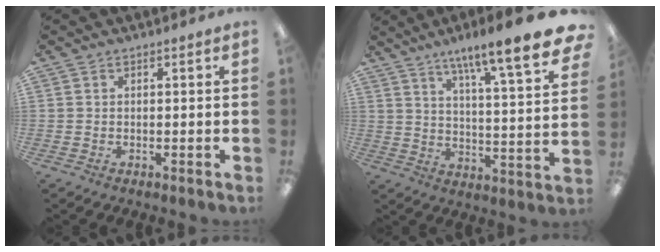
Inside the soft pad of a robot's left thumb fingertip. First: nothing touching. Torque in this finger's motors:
{"motor_torque": [0.93, 0.19, 1.40, -1.37, 0.09]}